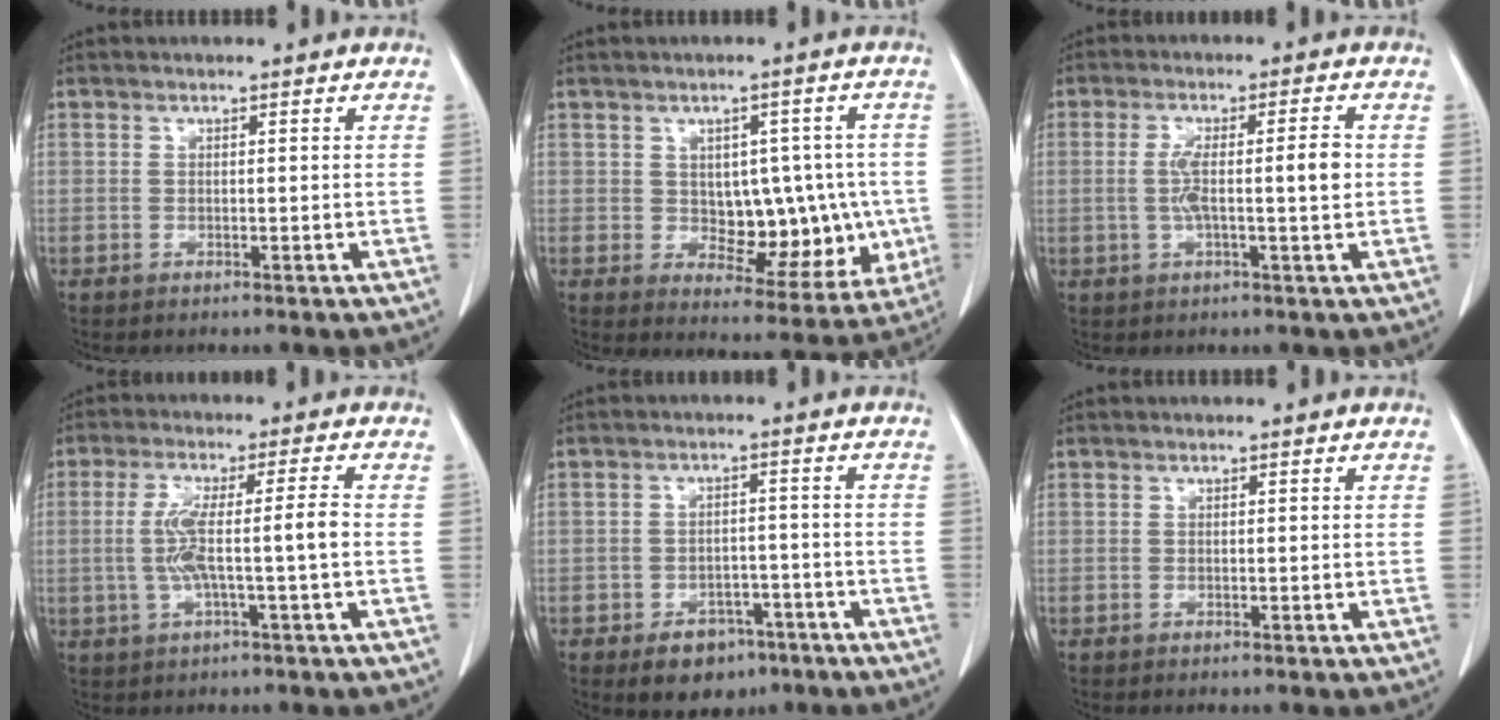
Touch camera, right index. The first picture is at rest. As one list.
[{"total": 10.9, "force": [-0.4, 6.5, 8.7], "torque": [-0.091, 0.021, 0.018]}, {"total": 6.9, "force": [-0.1, 1.1, 6.8], "torque": [-0.126, 0.012, -0.001]}, {"total": 7.3, "force": [-0.9, -0.2, 7.3], "torque": [-0.148, 0.012, -0.013]}, {"total": 6.6, "force": [-4.2, 4.1, 3.0], "torque": [-0.041, 0.005, -0.055]}, {"total": 0.0}]